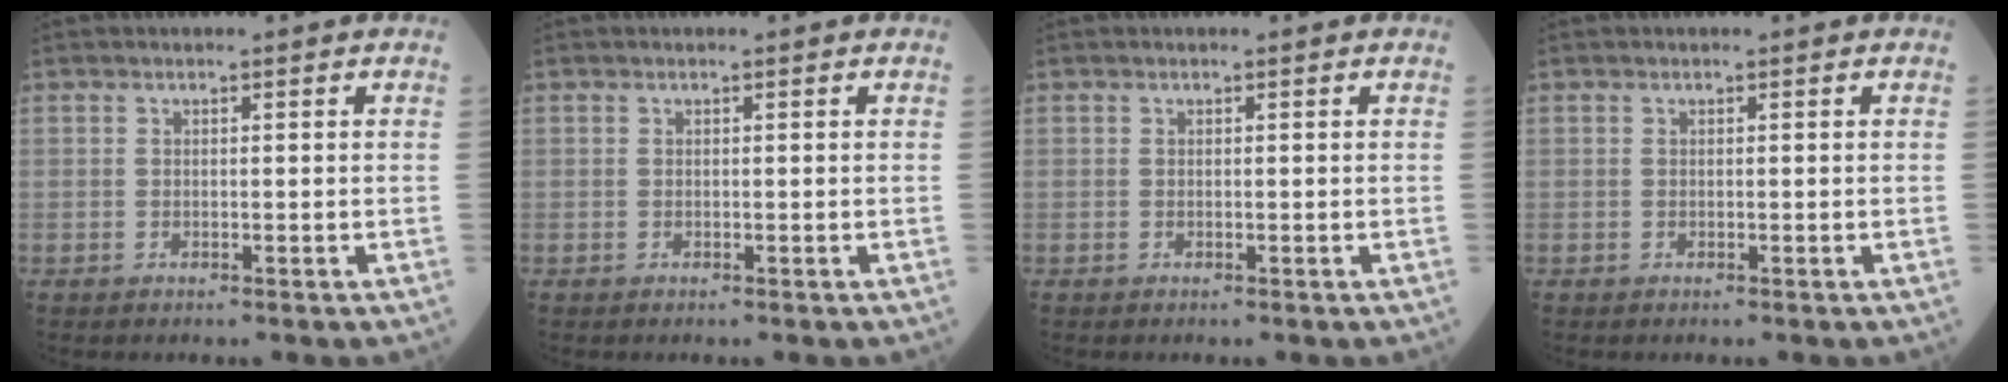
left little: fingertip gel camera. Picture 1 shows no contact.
{"total": 0.0}
{"total": 0.0}
{"total": 0.0}